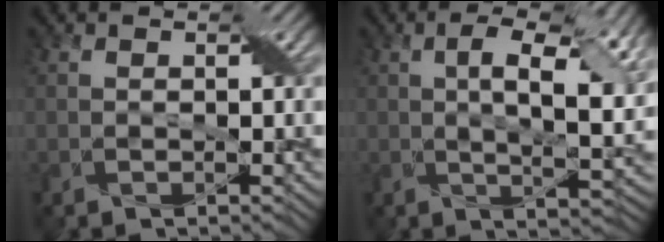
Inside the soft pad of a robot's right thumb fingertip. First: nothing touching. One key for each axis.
{"total": 9.9, "fx": 2.1, "fy": 3.9, "fz": 8.8, "tx": -0.146, "ty": -0.002, "tz": 0.037}